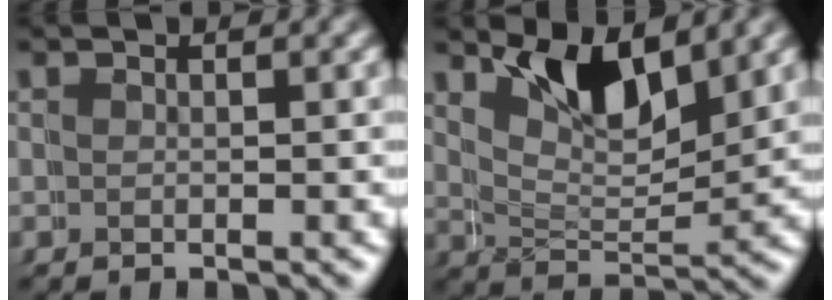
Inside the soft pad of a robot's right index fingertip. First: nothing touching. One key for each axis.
{"total": 6.0, "fx": 4.6, "fy": 2.0, "fz": 3.2, "tx": -0.063, "ty": -0.006, "tz": 0.080}